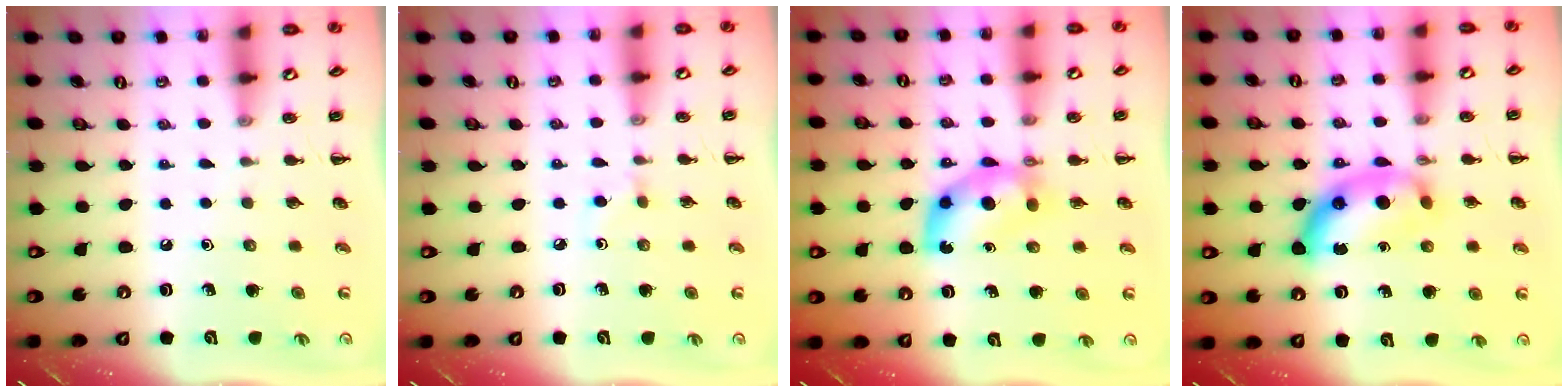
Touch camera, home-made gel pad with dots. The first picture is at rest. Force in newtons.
{"total": 2.7, "press": 2.5, "slide": 1.0}
{"total": 7.9, "press": 7.9, "slide": 0.9}
{"total": 12.0, "press": 12.0, "slide": 0.3}